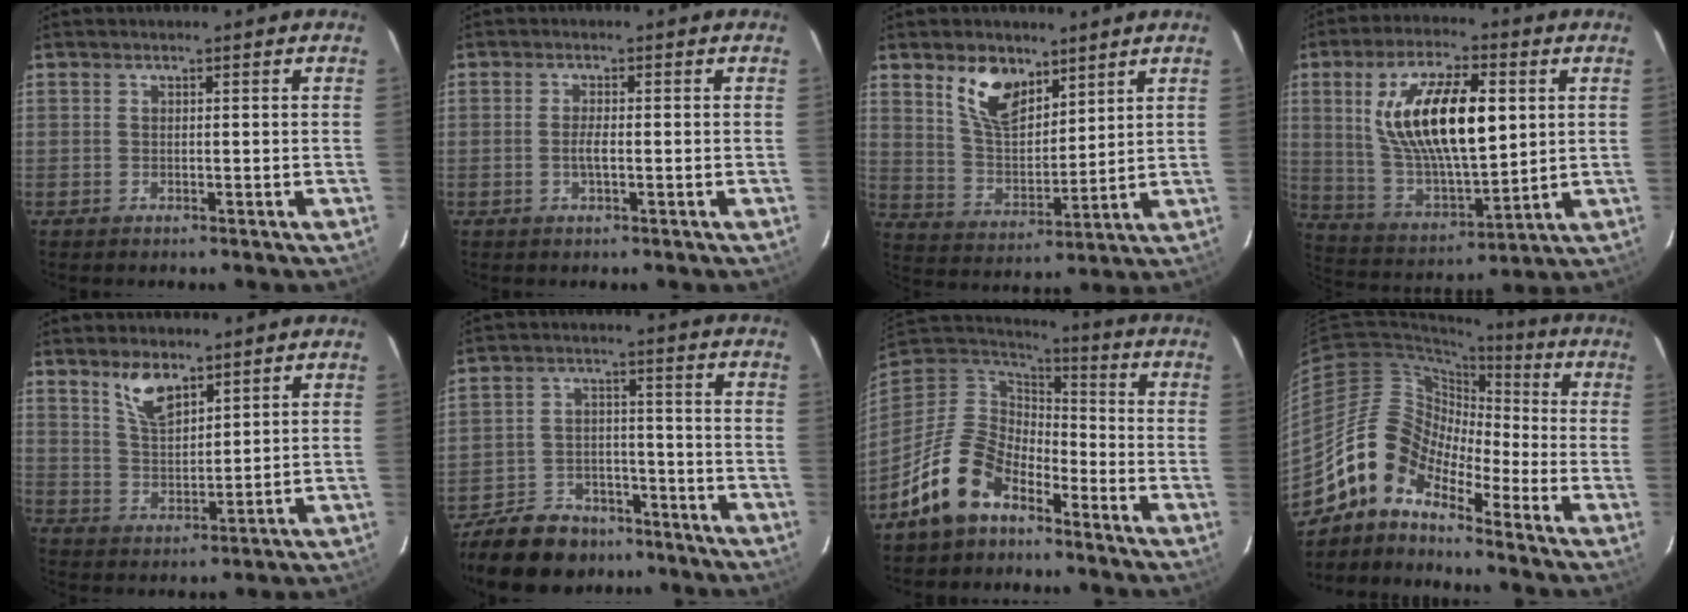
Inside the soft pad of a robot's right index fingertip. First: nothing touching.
{"total": 2.1, "force": [-0.6, 0.4, 2.0], "torque": [-0.039, -0.002, -0.010]}
{"total": 10.6, "force": [6.6, 5.4, 6.2], "torque": [-0.111, 0.008, 0.132]}
{"total": 19.7, "force": [4.6, 7.9, 17.5], "torque": [-0.328, 0.006, 0.097]}
{"total": 7.0, "force": [4.7, 2.9, 4.2], "torque": [-0.074, 0.003, 0.096]}
{"total": 16.0, "force": [-12.7, 8.4, 5.0], "torque": [-0.138, 0.026, -0.185]}
{"total": 13.8, "force": [-8.7, 7.9, 7.3], "torque": [-0.168, 0.012, -0.159]}
{"total": 11.0, "force": [-8.4, 5.0, 5.0], "torque": [-0.083, 0.024, -0.182]}